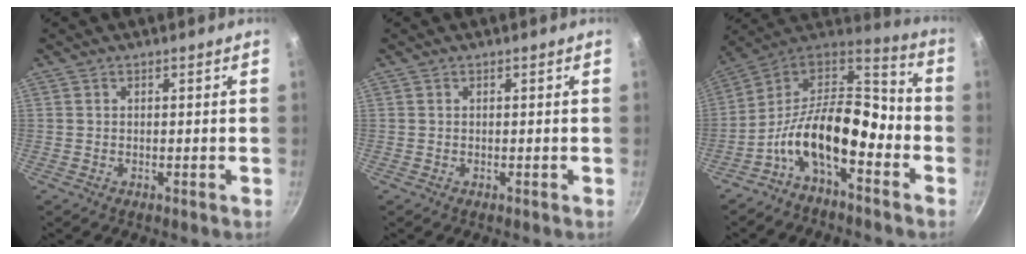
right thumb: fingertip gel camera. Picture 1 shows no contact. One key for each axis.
{"total": 0.0}
{"total": 16.7, "fx": -6.2, "fy": 8.6, "fz": 12.9, "tx": -0.211, "ty": 0.070, "tz": -0.134}